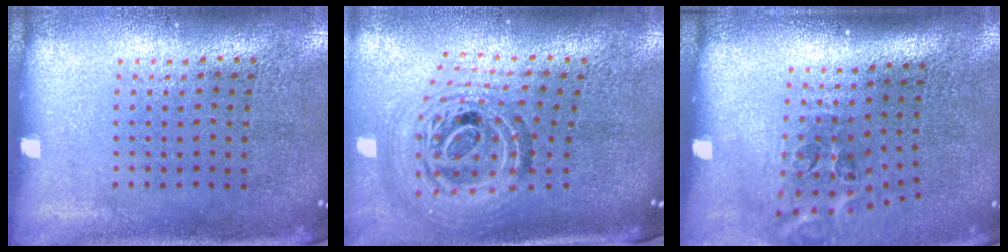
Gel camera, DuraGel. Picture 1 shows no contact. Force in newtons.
{"total": 2.1, "press": 1.6, "slide": 1.3}
{"total": 2.2, "press": 1.3, "slide": 1.7}